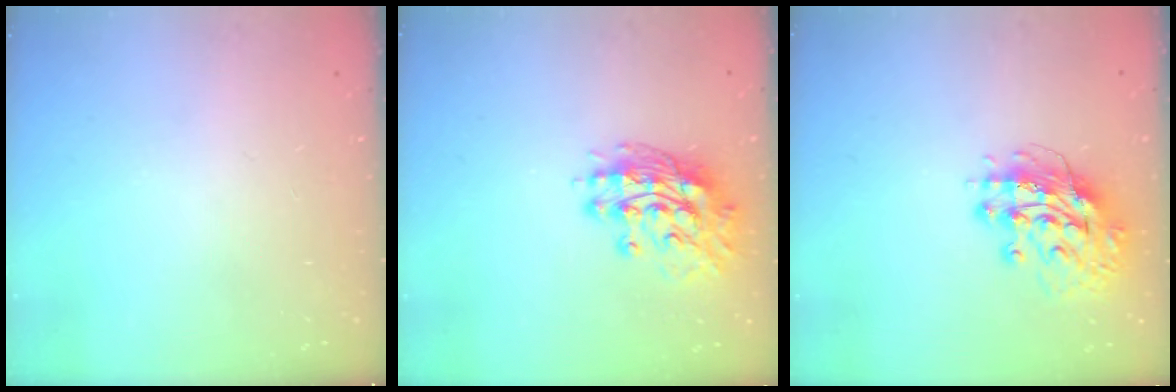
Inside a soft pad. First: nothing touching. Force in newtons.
{"total": 13.6, "press": 13.5, "slide": 1.1}
{"total": 13.5, "press": 13.4, "slide": 1.5}